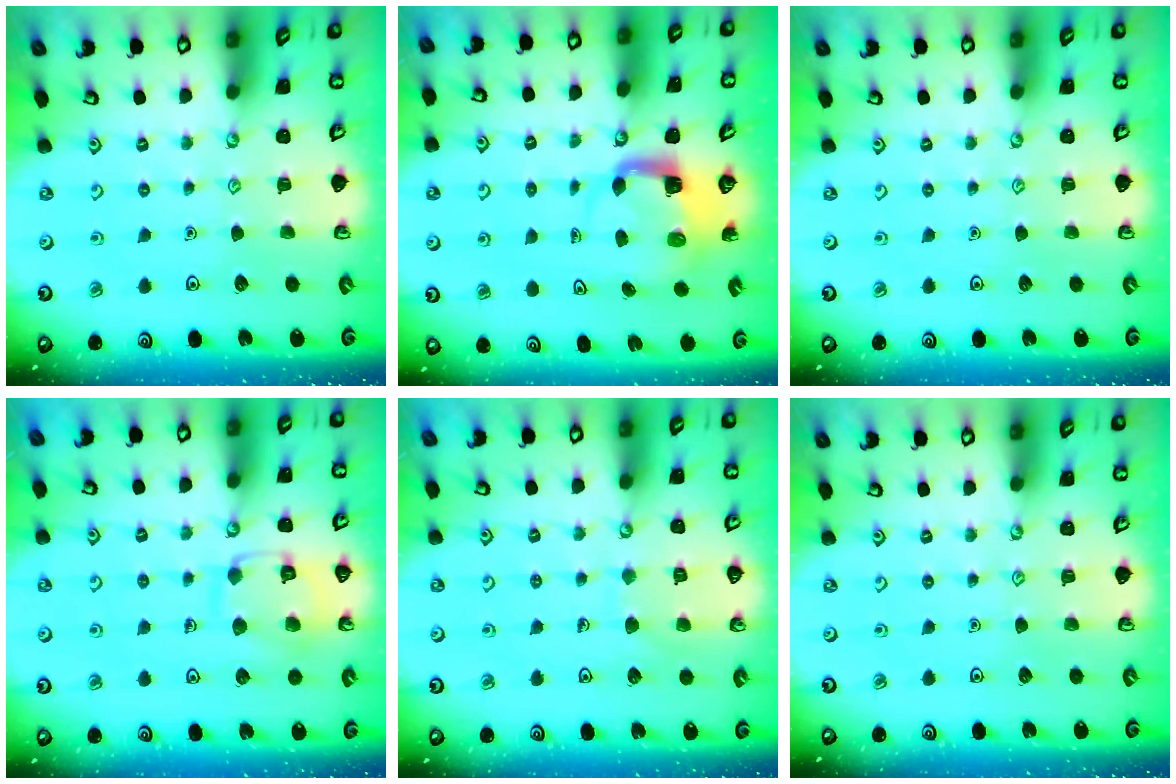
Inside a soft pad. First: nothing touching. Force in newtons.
{"total": 4.0, "press": 4.0, "slide": 0.4}
{"total": 0.0}
{"total": 11.6, "press": 11.6, "slide": 0.5}
{"total": 6.6, "press": 6.6, "slide": 0.5}
{"total": 0.0}